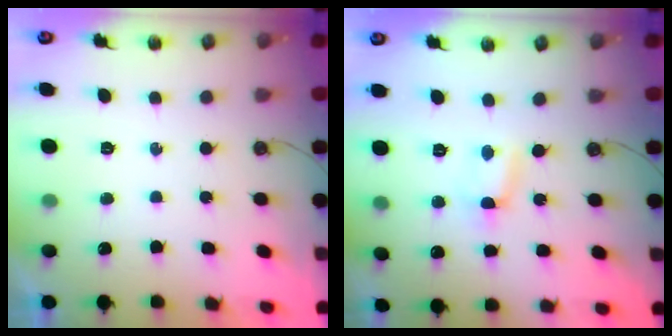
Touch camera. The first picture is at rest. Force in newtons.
{"total": 1.2, "press": 1.1, "slide": 0.6}